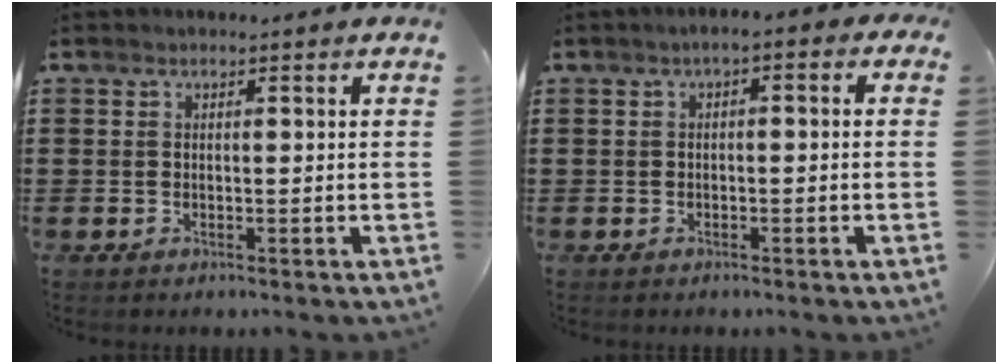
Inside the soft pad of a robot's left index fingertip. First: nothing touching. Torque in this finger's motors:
{"motor_torque": [1.21, -0.93, 0.41, 0.08]}